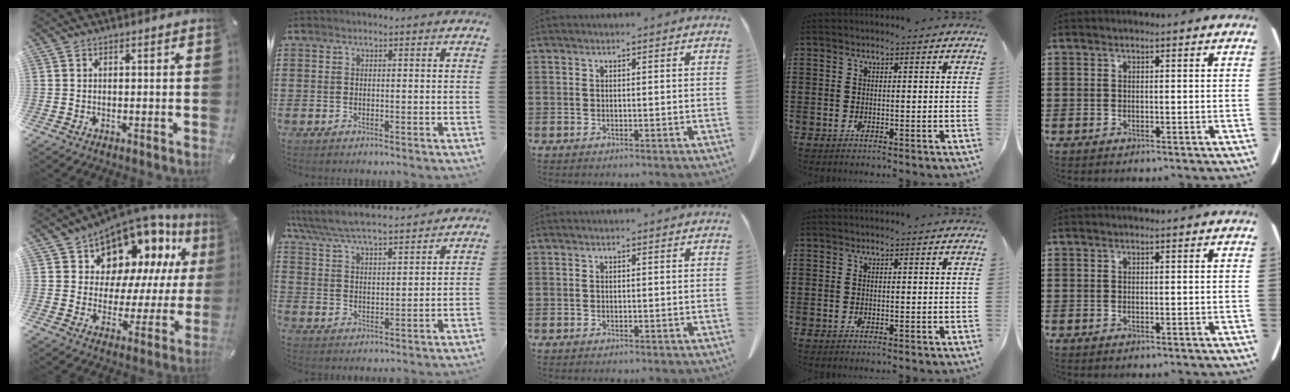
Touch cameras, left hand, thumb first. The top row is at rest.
{"thumb": {"total": 12.6, "force": [9.7, 7.5, 2.9], "torque": [-0.057, -0.095, 0.175]}, "index": {"total": 6.5, "force": [6.2, 0.9, 1.9], "torque": [-0.064, -0.031, 0.108]}}